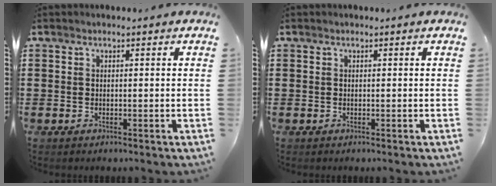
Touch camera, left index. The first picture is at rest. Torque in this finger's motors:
{"motor_torque": [0.05, -0.01, 0.00, 0.00]}